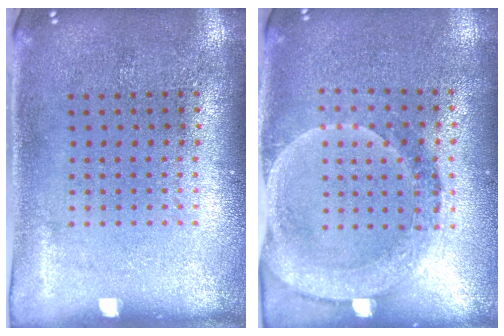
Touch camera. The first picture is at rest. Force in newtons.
{"total": 1.9, "press": 1.6, "slide": 0.9}